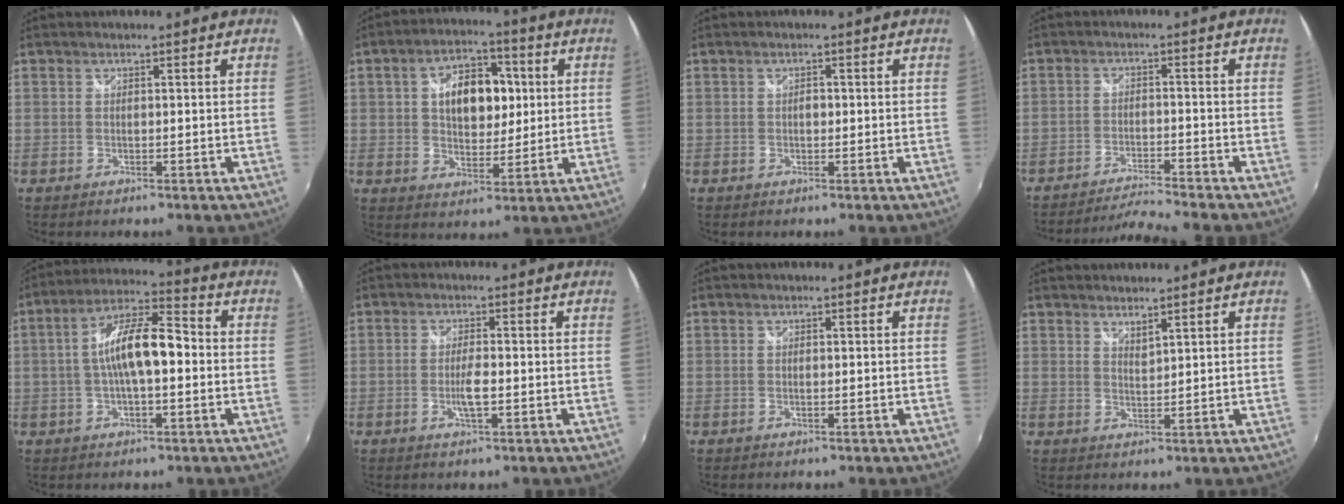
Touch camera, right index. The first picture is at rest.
{"total": 11.9, "force": [2.2, 7.4, 9.1], "torque": [-0.156, 0.021, 0.039]}
{"total": 0.9, "force": [0.0, 0.7, 0.6], "torque": [-0.009, 0.003, -0.002]}
{"total": 7.2, "force": [-6.9, -1.4, 1.7], "torque": [-0.052, 0.006, -0.119]}
{"total": 11.3, "force": [-0.6, 3.7, 10.6], "torque": [-0.198, 0.019, -0.014]}
{"total": 3.5, "force": [-1.0, 0.5, 3.3], "torque": [-0.064, -0.004, -0.018]}
{"total": 0.6, "force": [-0.1, 0.0, 0.6], "torque": [-0.012, 0.001, -0.004]}
{"total": 2.1, "force": [1.9, 0.1, 0.8], "torque": [-0.013, 0.001, 0.033]}